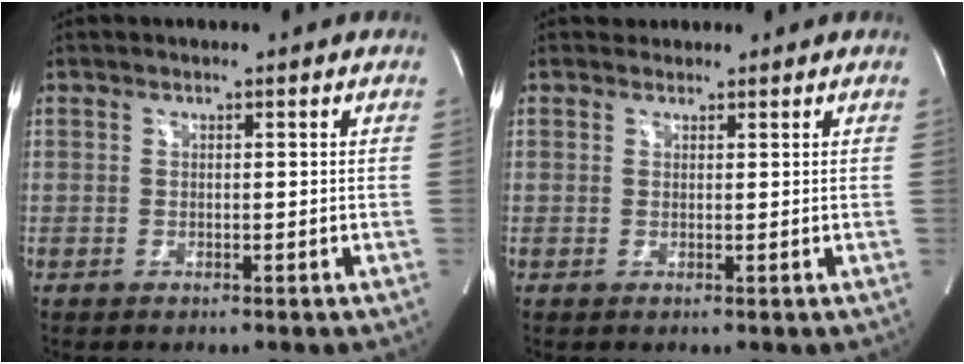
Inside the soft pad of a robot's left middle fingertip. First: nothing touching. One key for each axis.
{"total": 1.1, "fx": 0.9, "fy": 0.5, "fz": -0.3, "tx": 0.001, "ty": 0.009, "tz": 0.012}